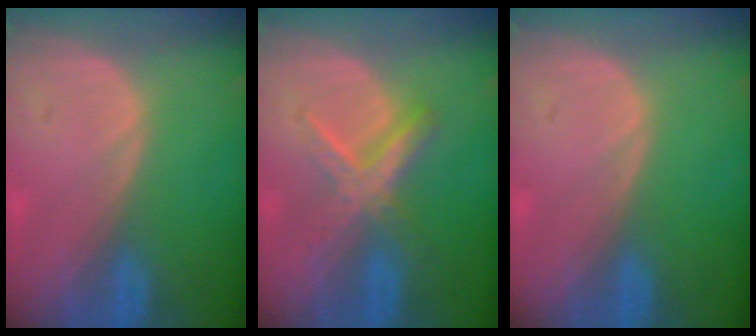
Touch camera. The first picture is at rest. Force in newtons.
{"total": 5.4, "press": 5.4, "slide": 0.7}
{"total": 0.0}